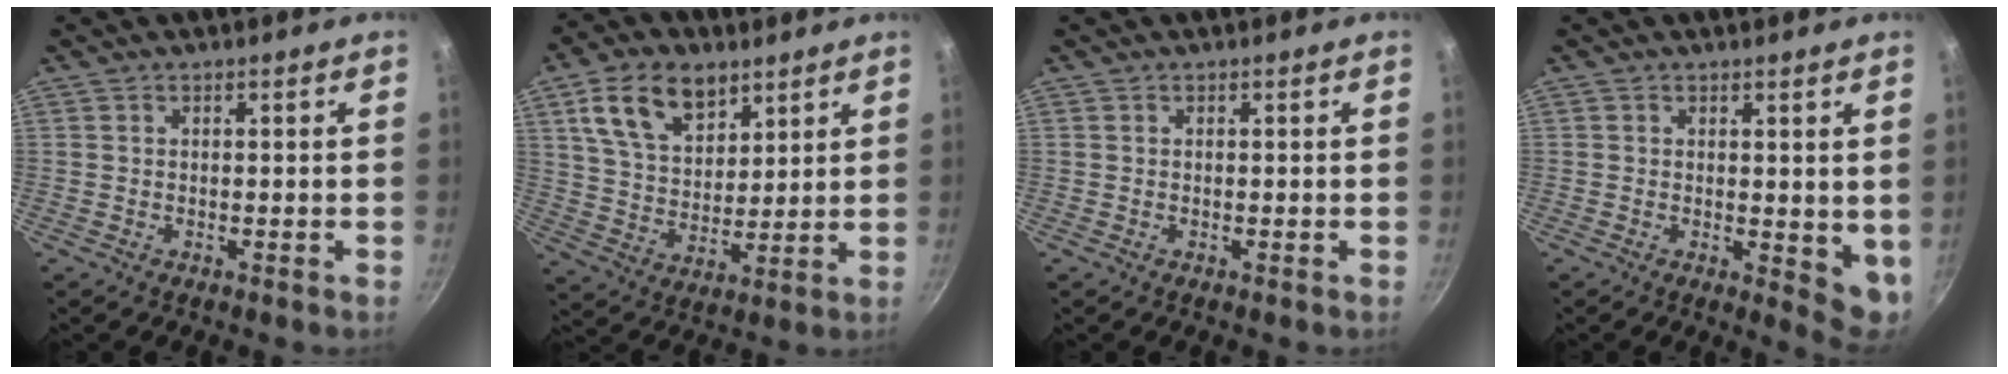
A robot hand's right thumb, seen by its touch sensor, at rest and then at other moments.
{"total": 14.1, "force": [7.3, 8.8, 8.3], "torque": [-0.117, -0.021, 0.135]}
{"total": 0.0}
{"total": 5.6, "force": [1.0, 2.8, 4.8], "torque": [-0.054, -0.016, 0.014]}